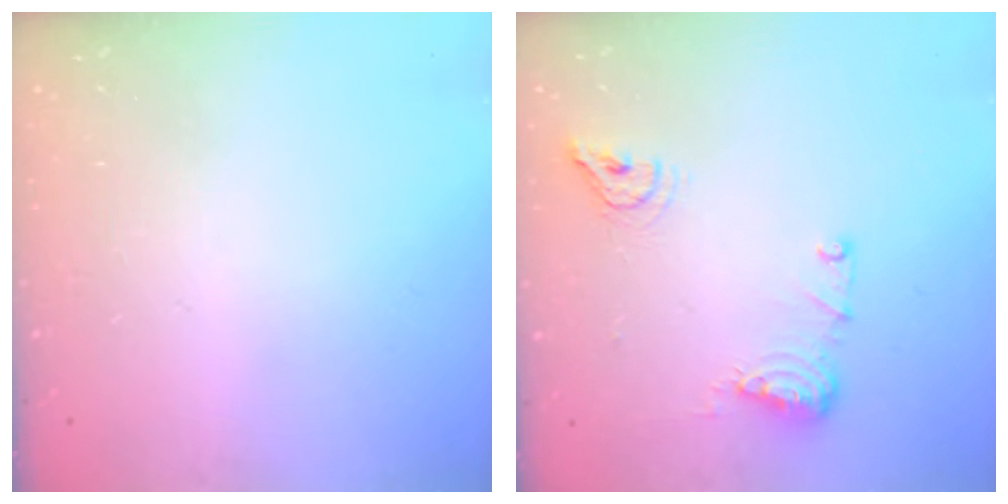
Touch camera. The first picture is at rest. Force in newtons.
{"total": 8.9, "press": 8.7, "slide": 1.7}